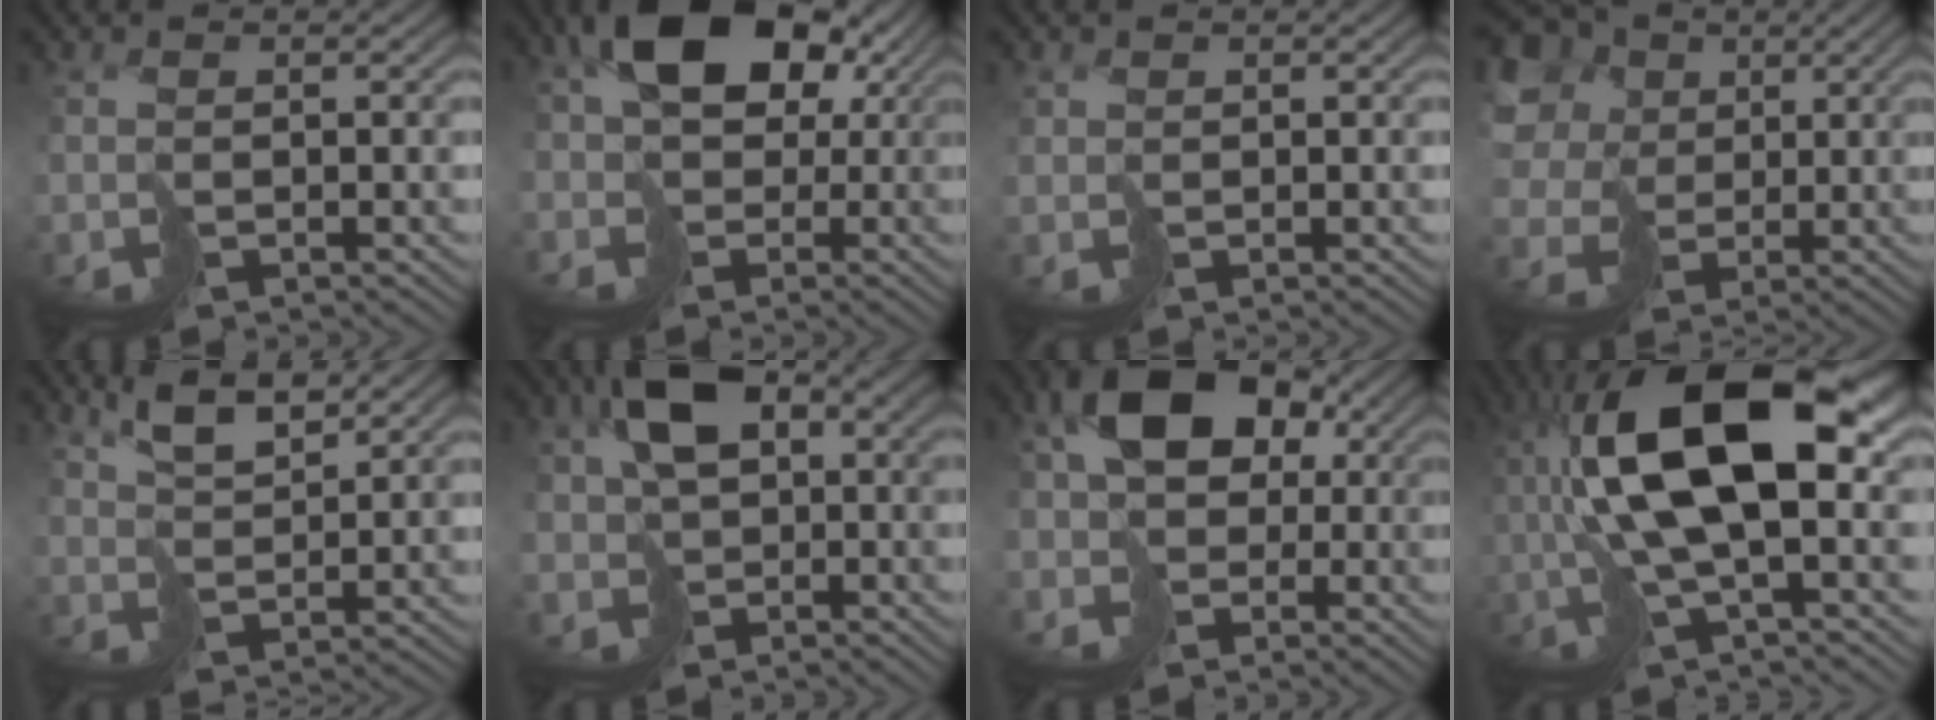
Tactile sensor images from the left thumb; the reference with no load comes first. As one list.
[{"total": 14.8, "force": [2.3, 11.4, 9.3], "torque": [-0.179, 0.012, 0.022]}, {"total": 1.2, "force": [0.7, 0.9, 0.1], "torque": [-0.008, -0.001, 0.015]}, {"total": 13.8, "force": [3.4, 11.6, 6.6], "torque": [-0.244, 0.018, 0.066]}, {"total": 5.0, "force": [3.4, 1.5, 3.4], "torque": [-0.075, 0.004, 0.066]}, {"total": 9.9, "force": [0.5, 7.3, 6.6], "torque": [-0.137, -0.006, -0.006]}, {"total": 12.8, "force": [-0.4, 9.9, 8.1], "torque": [-0.162, 0.006, -0.030]}, {"total": 14.7, "force": [0.9, 5.2, 13.7], "torque": [-0.273, 0.011, 0.010]}]